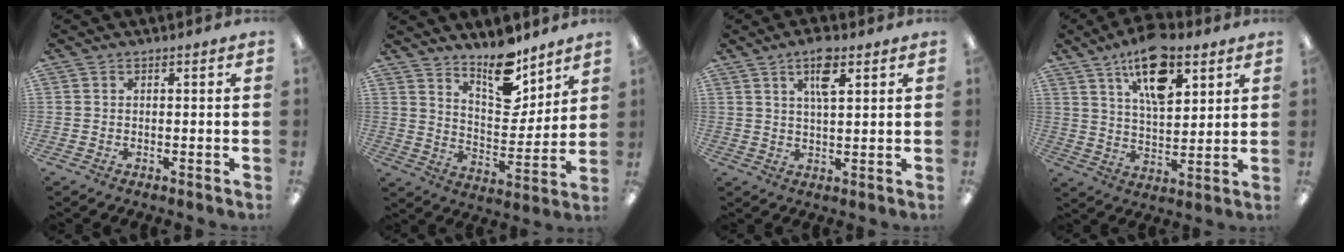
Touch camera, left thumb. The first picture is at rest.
{"total": 13.4, "force": [10.5, 5.6, 6.2], "torque": [-0.082, -0.079, 0.187]}
{"total": 6.6, "force": [3.7, 2.1, 5.0], "torque": [-0.086, -0.002, 0.059]}
{"total": 14.9, "force": [8.8, 6.8, 9.8], "torque": [-0.158, -0.030, 0.152]}